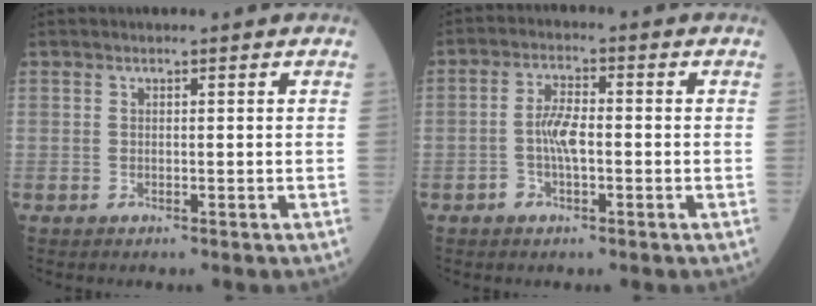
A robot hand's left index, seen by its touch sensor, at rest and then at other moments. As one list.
[{"total": 4.4, "force": [-1.0, 1.6, 4.0], "torque": [-0.087, 0.007, -0.021]}]